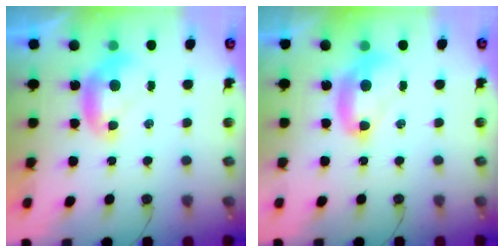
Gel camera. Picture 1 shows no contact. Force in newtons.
{"total": 2.7, "press": 2.7, "slide": 0.1}